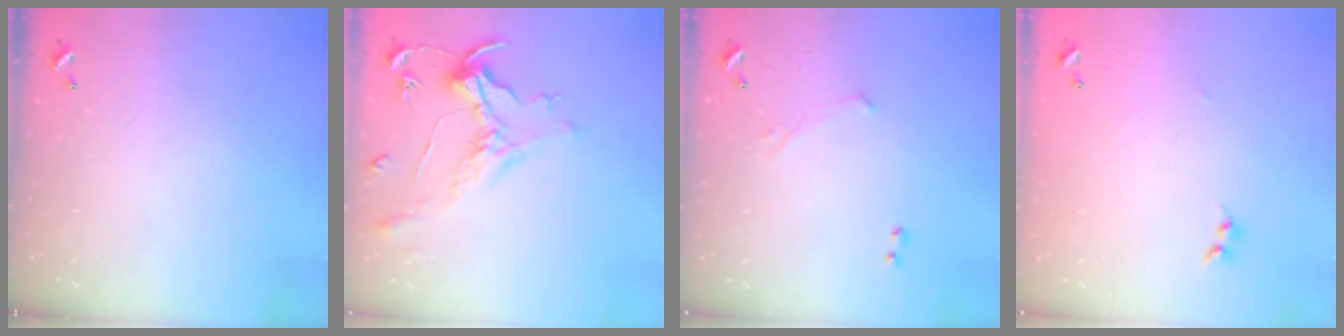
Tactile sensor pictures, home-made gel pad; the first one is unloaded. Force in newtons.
{"total": 1.5, "press": 1.3, "slide": 0.7}
{"total": 1.6, "press": 1.5, "slide": 0.6}
{"total": 7.6, "press": 7.6, "slide": 0.4}